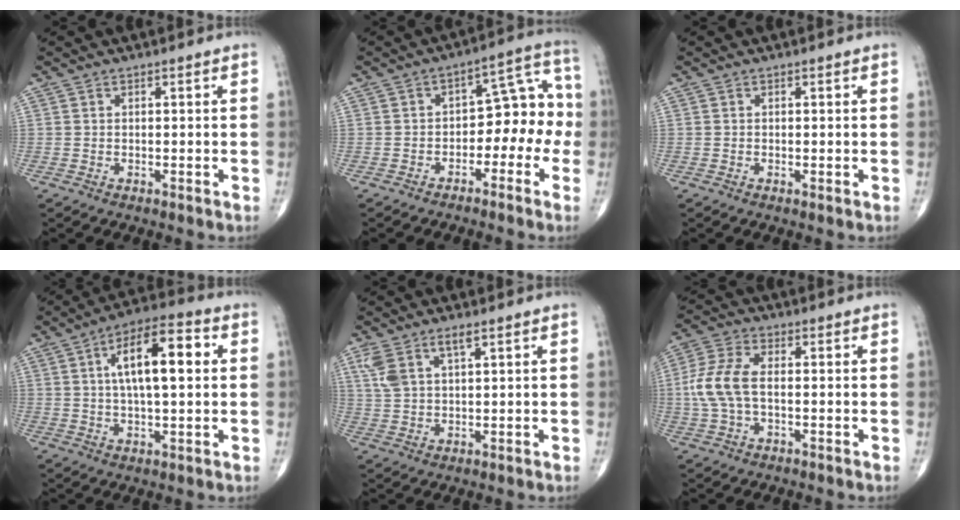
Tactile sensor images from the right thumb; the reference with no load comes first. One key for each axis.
{"total": 10.7, "fx": -3.1, "fy": 6.7, "fz": 7.8, "tx": -0.055, "ty": 0.060, "tz": -0.052}
{"total": 0.0}
{"total": 13.8, "fx": 2.7, "fy": 5.2, "fz": 12.5, "tx": -0.192, "ty": 0.018, "tz": 0.036}
{"total": 6.2, "fx": 3.2, "fy": 2.4, "fz": 4.7, "tx": -0.106, "ty": -0.002, "tz": 0.070}
{"total": 8.9, "fx": -0.2, "fy": 4.7, "fz": 7.6, "tx": -0.182, "ty": 0.021, "tz": -0.008}